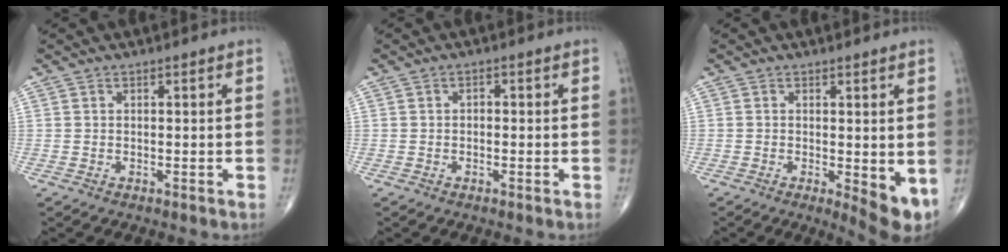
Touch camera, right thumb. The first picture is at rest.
{"total": 0.9, "force": [-0.1, 0.6, 0.6], "torque": [-0.006, 0.003, -0.006]}
{"total": 5.8, "force": [-0.5, 2.0, 5.5], "torque": [-0.072, -0.016, -0.005]}